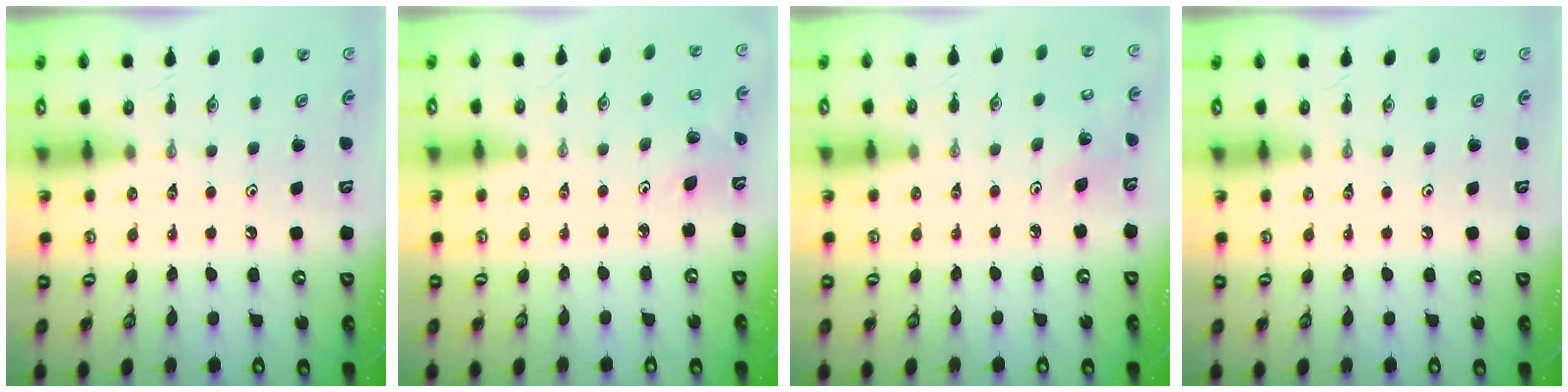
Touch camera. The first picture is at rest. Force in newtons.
{"total": 3.5, "press": 3.5, "slide": 0.3}
{"total": 3.5, "press": 3.1, "slide": 1.8}
{"total": 0.0}